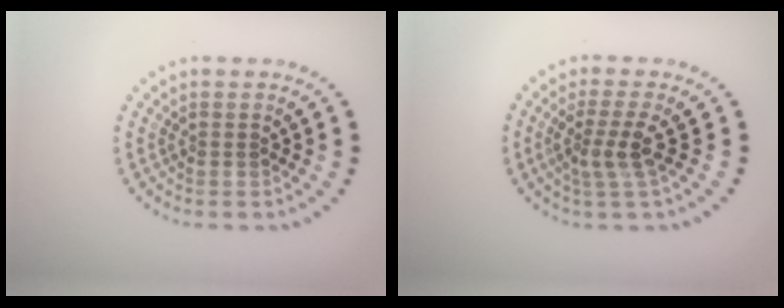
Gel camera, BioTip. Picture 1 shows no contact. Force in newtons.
{"total": 2.6, "press": 2.0, "slide": 1.7}